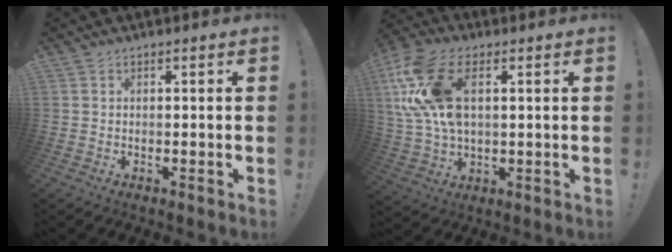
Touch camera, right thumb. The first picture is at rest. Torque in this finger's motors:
{"motor_torque": [0.63, 0.94, 1.66, 0.14, 0.53]}